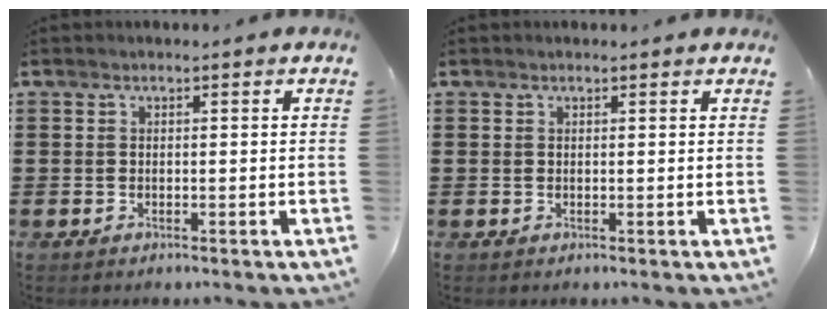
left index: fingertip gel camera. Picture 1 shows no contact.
{"total": 0.6, "force": [0.4, 0.0, 0.3], "torque": [-0.008, -0.001, 0.009]}